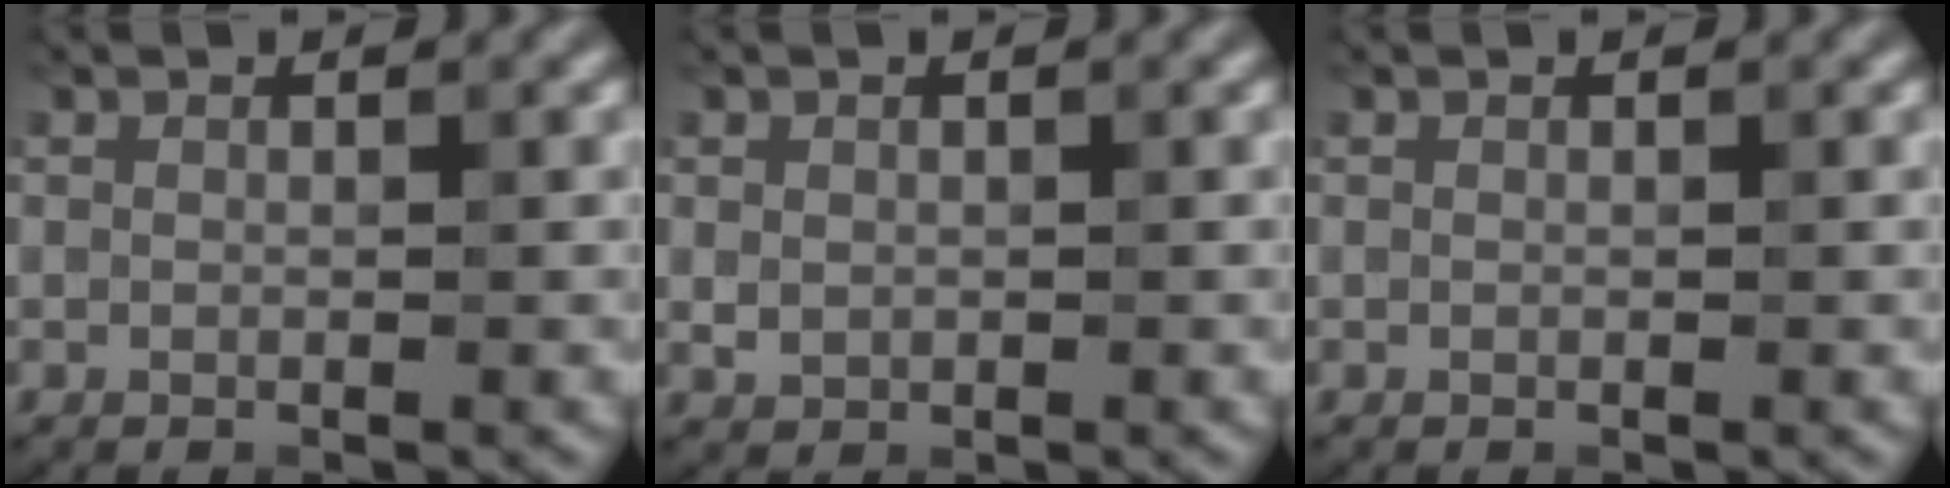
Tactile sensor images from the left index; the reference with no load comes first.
{"total": 1.0, "force": [0.2, 0.8, 0.4], "torque": [-0.007, -0.004, 0.005]}
{"total": 0.0}